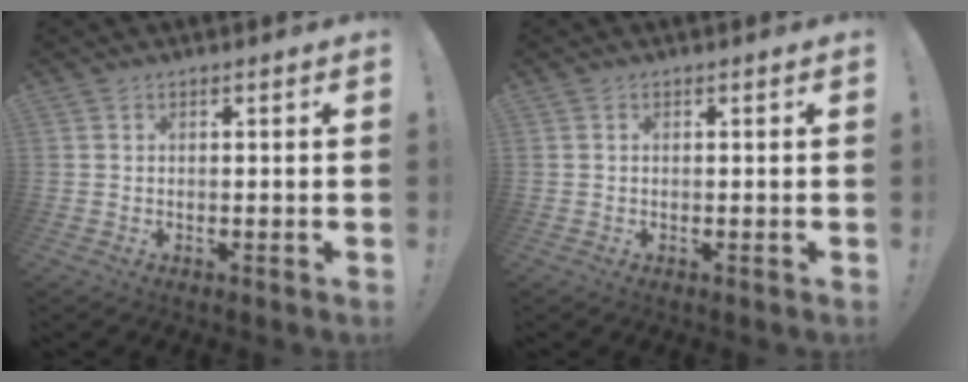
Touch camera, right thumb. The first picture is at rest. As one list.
[{"total": 0.0}]